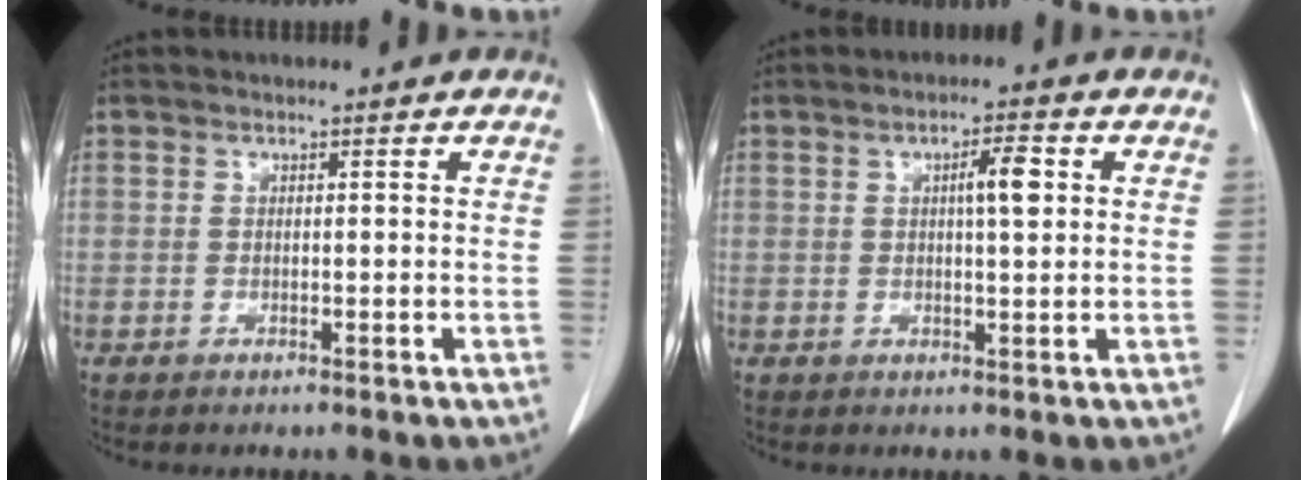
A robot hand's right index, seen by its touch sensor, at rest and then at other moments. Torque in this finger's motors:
{"motor_torque": [0.12, 0.01, 0.09, 0.02]}